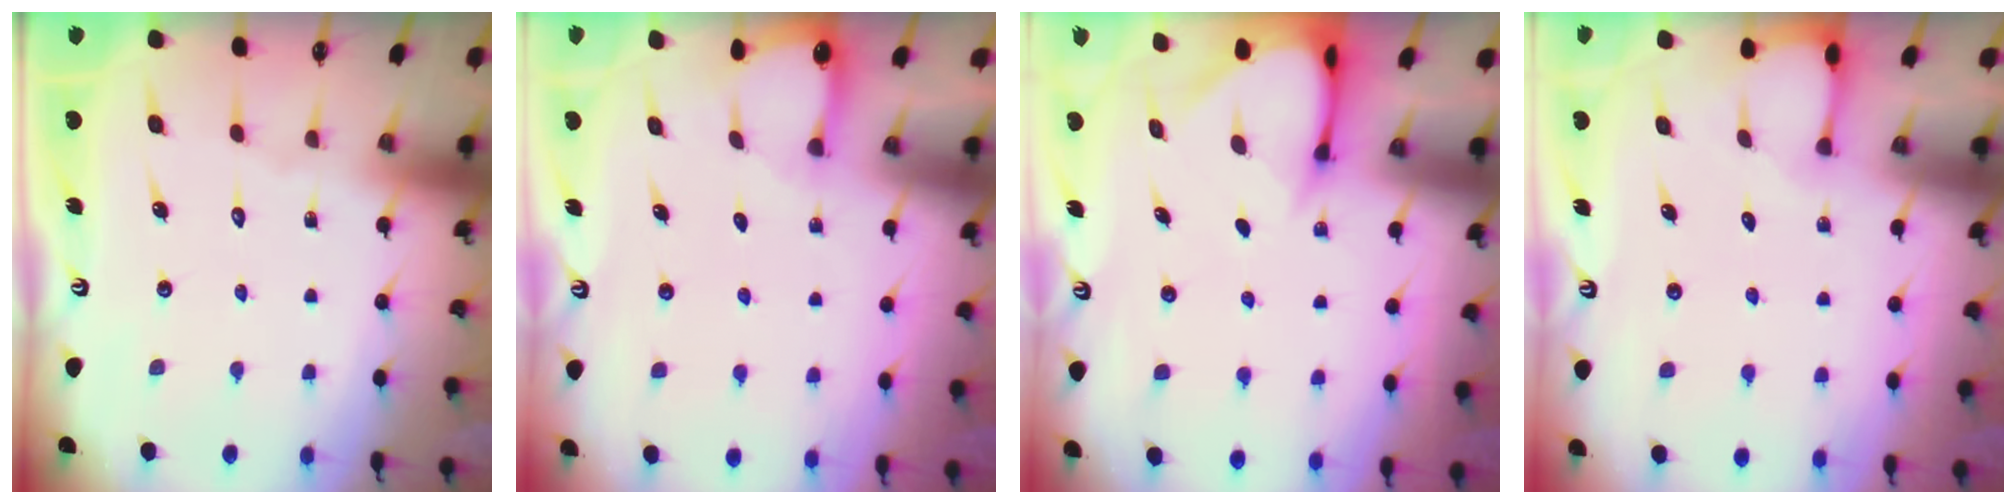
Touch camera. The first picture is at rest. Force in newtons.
{"total": 2.0, "press": 2.0, "slide": 0.2}
{"total": 3.3, "press": 3.3, "slide": 0.2}
{"total": 2.7, "press": 2.7, "slide": 0.4}